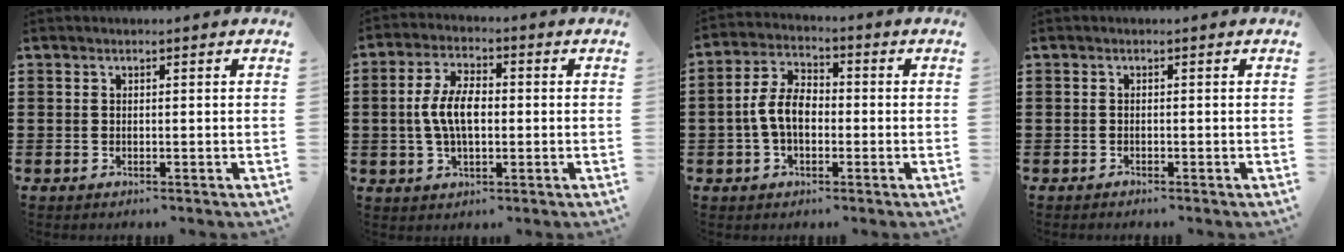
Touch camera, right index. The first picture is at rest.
{"total": 7.2, "force": [-0.2, 3.6, 6.2], "torque": [-0.144, 0.002, -0.013]}
{"total": 6.6, "force": [-1.1, 4.0, 5.2], "torque": [-0.129, 0.000, -0.029]}
{"total": 0.5, "force": [-0.5, 0.0, 0.0], "torque": [0.000, -0.001, -0.011]}